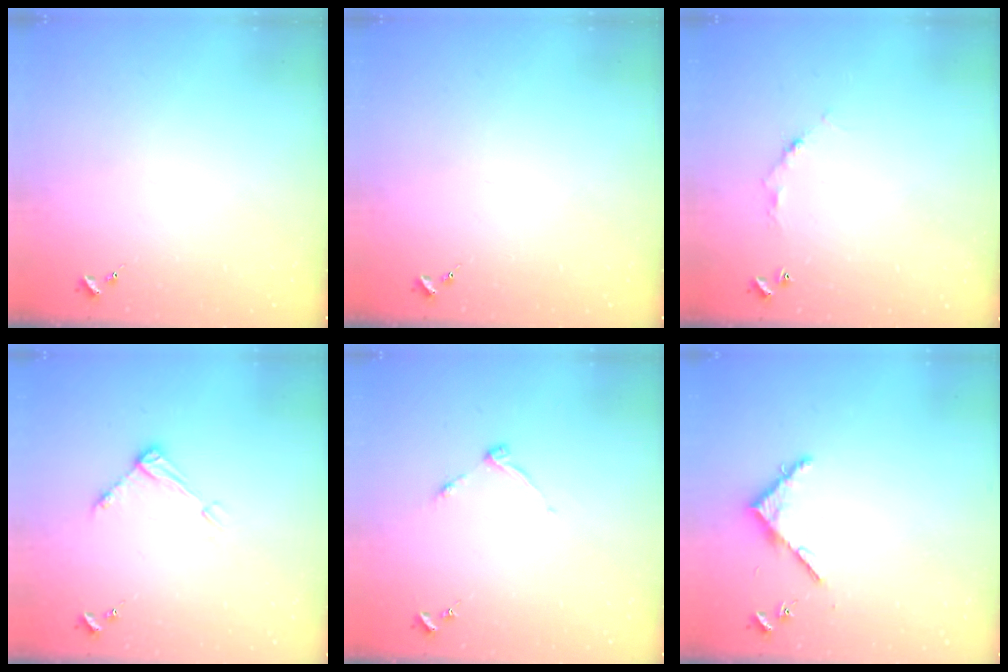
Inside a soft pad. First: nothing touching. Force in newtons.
{"total": 0.0}
{"total": 4.1, "press": 4.1, "slide": 0.3}
{"total": 6.5, "press": 6.4, "slide": 0.5}
{"total": 4.5, "press": 4.4, "slide": 0.6}
{"total": 3.7, "press": 3.7, "slide": 0.3}